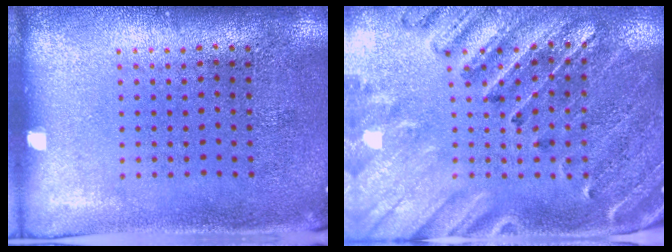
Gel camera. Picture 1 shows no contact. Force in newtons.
{"total": 2.8, "press": 2.7, "slide": 0.8}